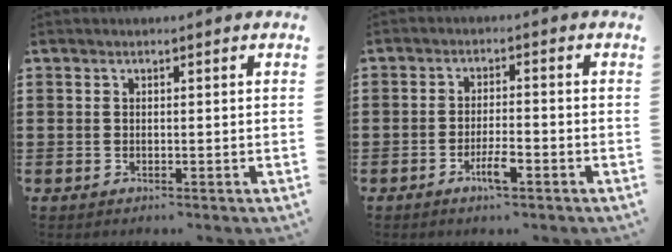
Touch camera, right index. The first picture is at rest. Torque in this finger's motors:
{"motor_torque": [-0.09, -0.02, 0.10, 0.03]}